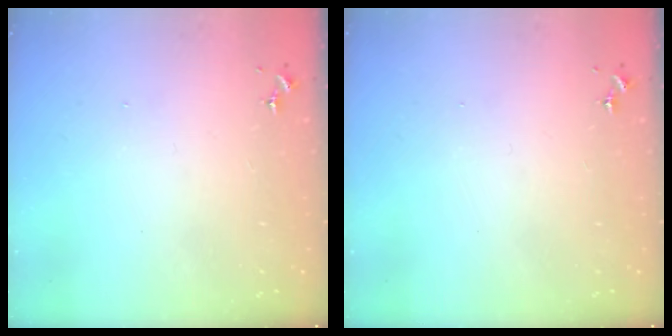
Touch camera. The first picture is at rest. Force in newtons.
{"total": 0.0}